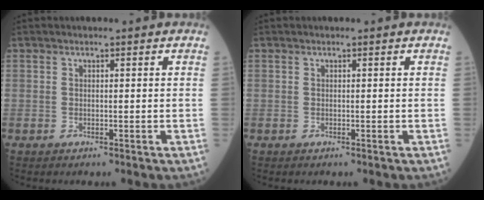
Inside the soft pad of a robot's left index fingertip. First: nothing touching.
{"total": 0.0}